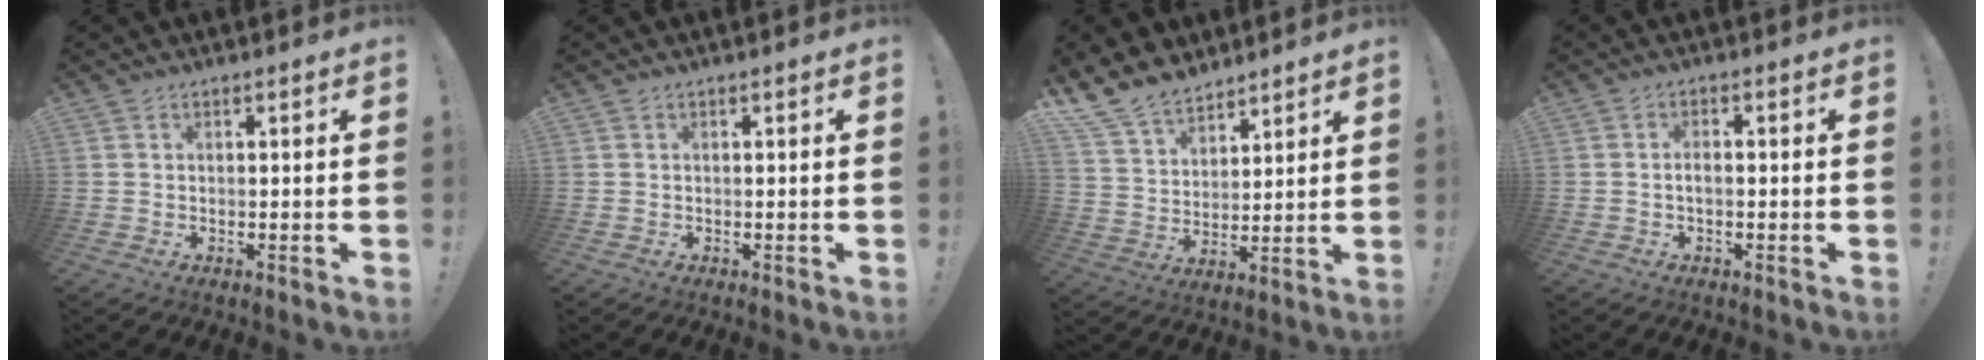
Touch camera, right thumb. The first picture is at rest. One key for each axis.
{"total": 0.0}
{"total": 12.5, "fx": 10.2, "fy": 6.3, "fz": 3.4, "tx": -0.083, "ty": -0.070, "tz": 0.200}
{"total": 2.1, "fx": -0.5, "fy": 0.7, "fz": 1.9, "tx": -0.040, "ty": 0.002, "tz": -0.010}